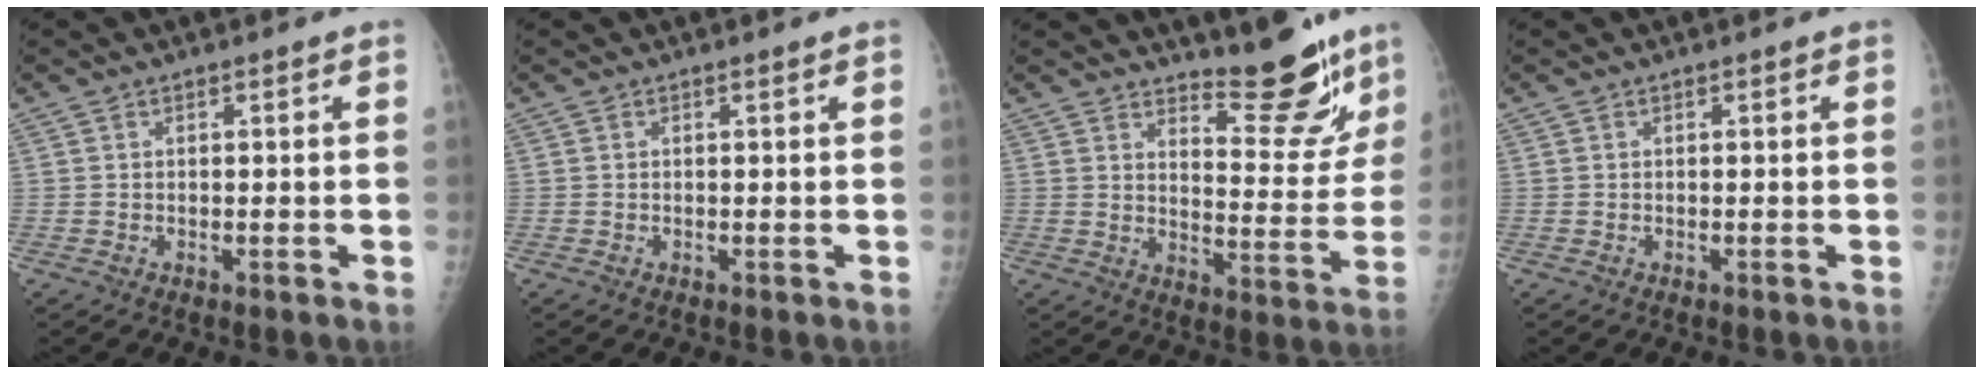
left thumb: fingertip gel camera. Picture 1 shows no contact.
{"total": 0.0}
{"total": 13.1, "force": [10.9, 3.5, 6.2], "torque": [-0.047, -0.102, 0.154]}
{"total": 0.0}